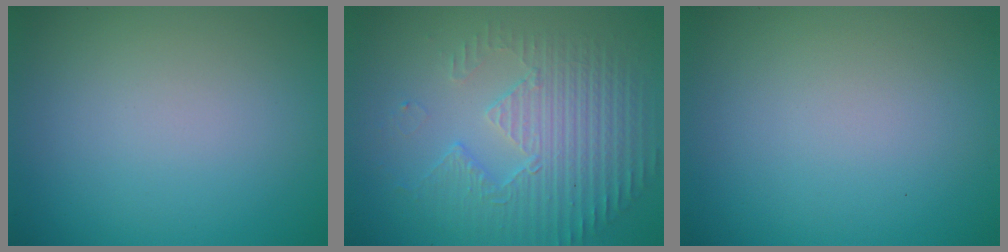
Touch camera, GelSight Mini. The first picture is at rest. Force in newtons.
{"total": 4.9, "press": 3.5, "slide": 3.4}
{"total": 0.0}